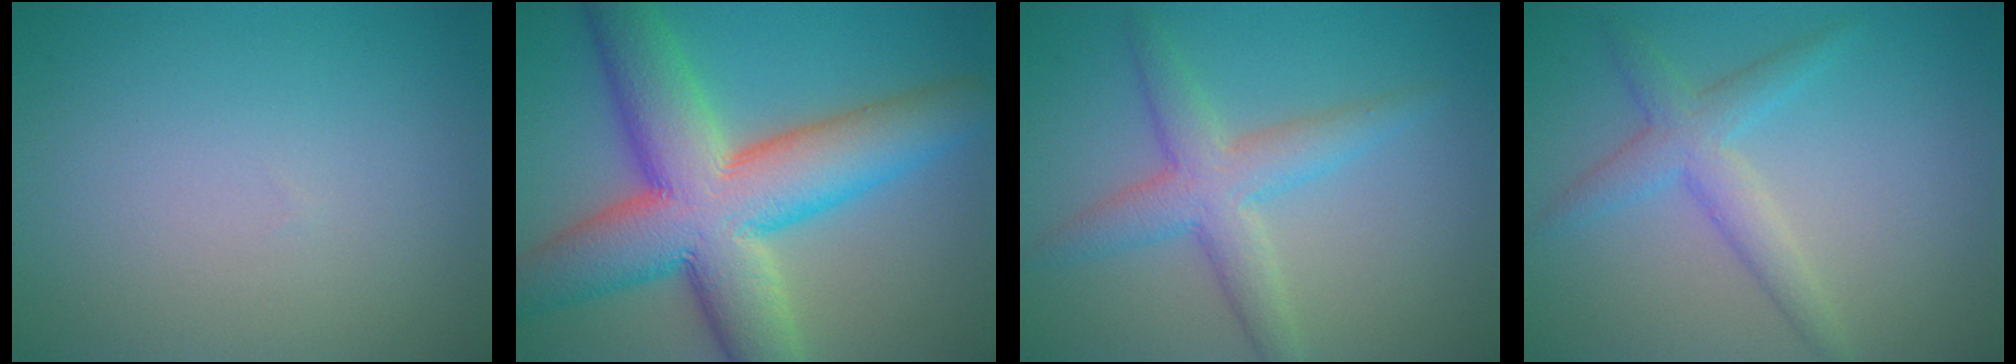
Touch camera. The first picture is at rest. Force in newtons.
{"total": 13.0, "press": 13.0, "slide": 0.5}
{"total": 4.3, "press": 4.3, "slide": 0.1}
{"total": 3.2, "press": 3.2, "slide": 0.1}